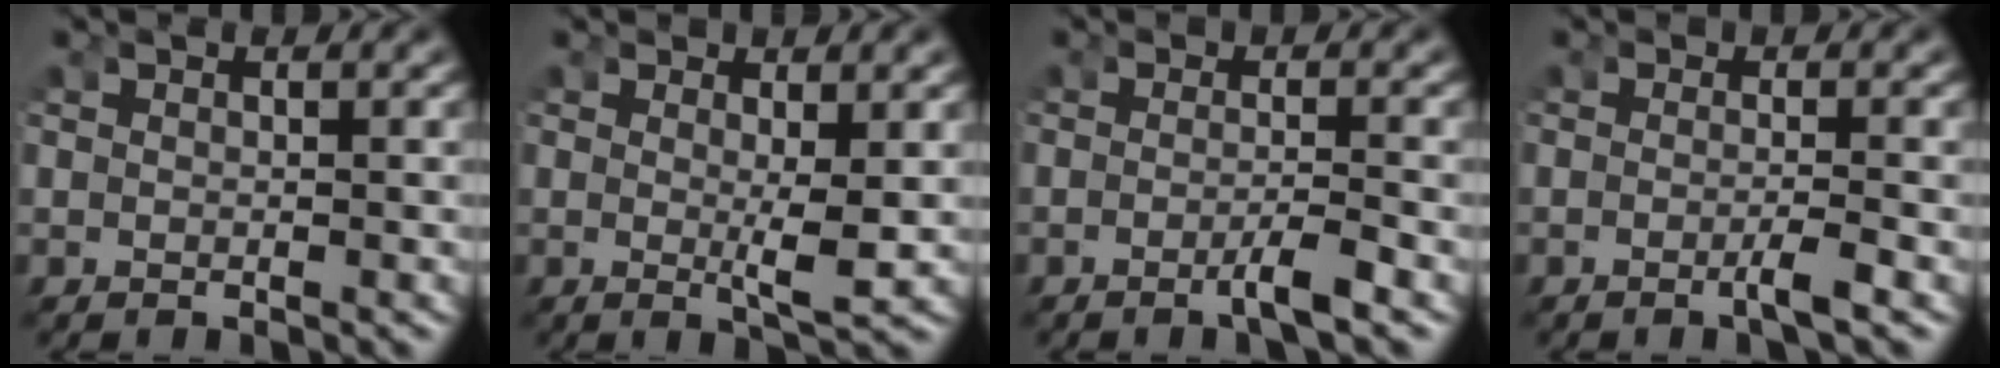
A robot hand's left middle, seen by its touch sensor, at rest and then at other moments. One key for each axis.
{"total": 2.3, "fx": 0.3, "fy": -0.2, "fz": 2.3, "tx": -0.043, "ty": -0.020, "tz": 0.012}
{"total": 2.1, "fx": -1.3, "fy": -0.1, "fz": 1.6, "tx": -0.029, "ty": -0.004, "tz": -0.025}
{"total": 1.7, "fx": -1.0, "fy": -0.2, "fz": 1.3, "tx": -0.025, "ty": -0.003, "tz": -0.018}